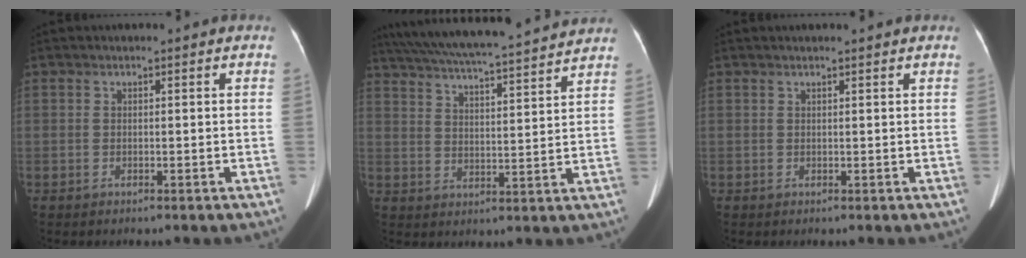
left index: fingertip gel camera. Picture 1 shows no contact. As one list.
[{"total": 21.1, "force": [19.0, 1.3, 9.3], "torque": [-0.166, 0.029, 0.273]}, {"total": 2.3, "force": [2.1, 0.0, 1.0], "torque": [-0.011, 0.018, 0.027]}]